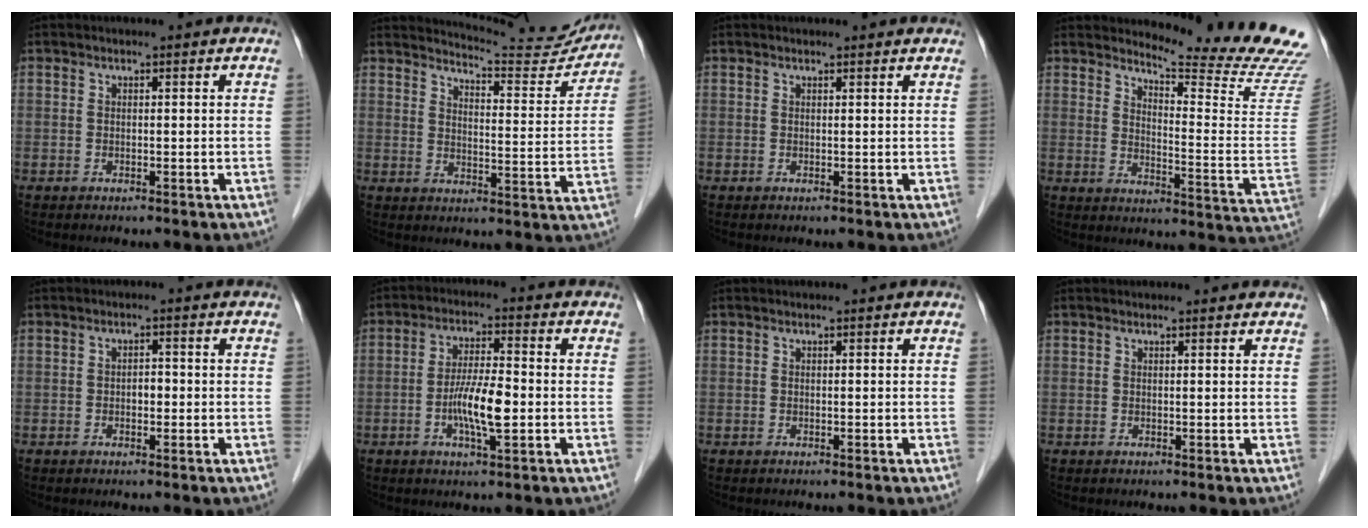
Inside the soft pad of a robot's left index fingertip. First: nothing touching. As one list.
[{"total": 13.7, "force": [13.5, 0.8, 1.9], "torque": [-0.025, -0.056, 0.158]}, {"total": 1.0, "force": [1.0, 0.1, 0.0], "torque": [-0.011, -0.001, 0.005]}, {"total": 17.5, "force": [16.6, -1.0, 5.3], "torque": [-0.088, -0.143, 0.193]}, {"total": 1.7, "force": [-0.7, 0.9, 1.3], "torque": [-0.016, 0.000, -0.013]}, {"total": 7.3, "force": [-2.0, 1.2, 6.9], "torque": [-0.134, -0.008, -0.040]}, {"total": 0.0}, {"total": 1.8, "force": [1.7, 0.4, 0.2], "torque": [-0.011, 0.001, 0.011]}]